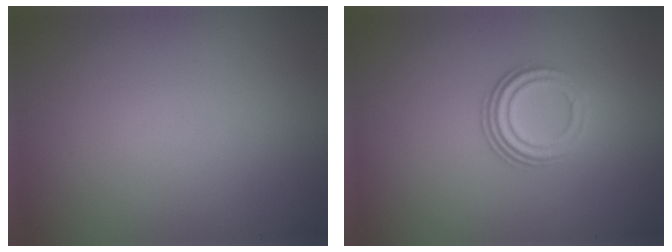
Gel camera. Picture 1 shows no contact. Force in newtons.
{"total": 3.2, "press": 2.3, "slide": 2.3}